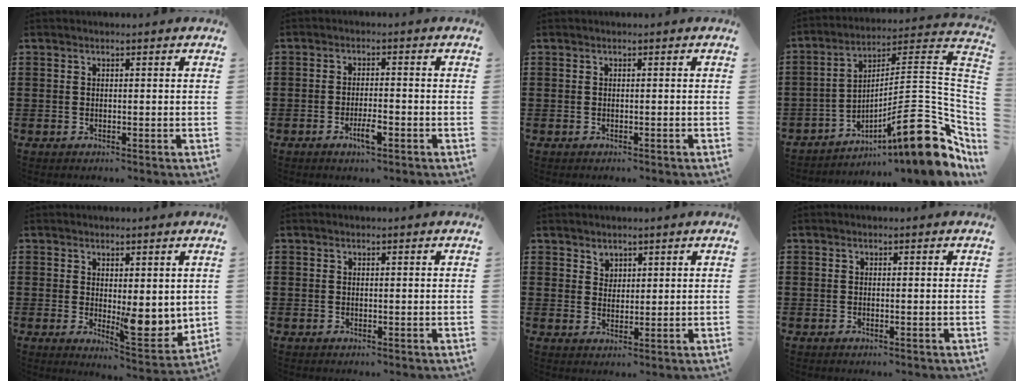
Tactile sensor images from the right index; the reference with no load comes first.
{"total": 3.6, "force": [-1.8, 0.9, 3.0], "torque": [-0.064, -0.002, -0.036]}
{"total": 0.0}
{"total": 16.4, "force": [-7.7, 4.1, 13.9], "torque": [-0.182, 0.005, -0.127]}
{"total": 5.3, "force": [0.6, 2.6, 4.6], "torque": [-0.049, -0.012, 0.009]}
{"total": 0.0}
{"total": 2.2, "force": [1.6, 1.4, 0.1], "torque": [-0.008, 0.006, 0.032]}
{"total": 0.0}